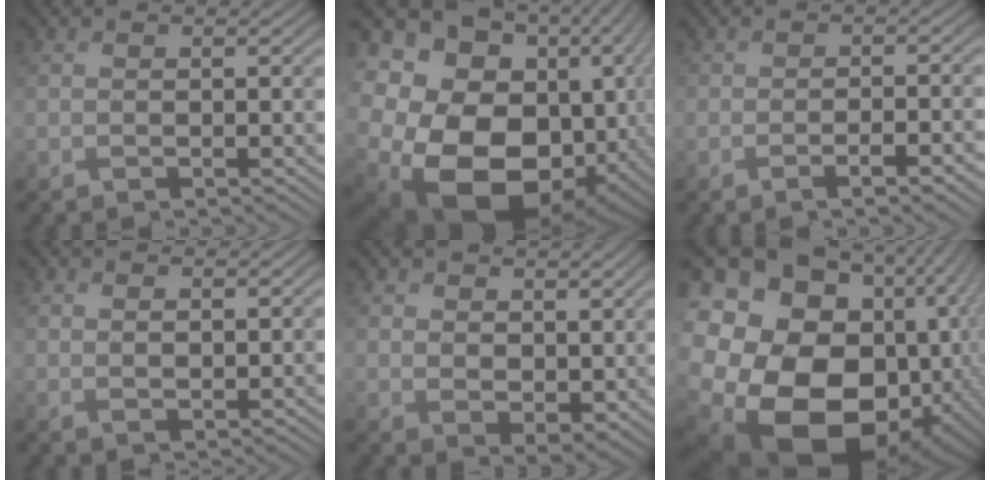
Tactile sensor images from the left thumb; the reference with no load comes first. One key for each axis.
{"total": 22.1, "fx": -3.7, "fy": 17.0, "fz": 13.5, "tx": -0.292, "ty": -0.045, "tz": -0.058}
{"total": 3.5, "fx": -2.4, "fy": 0.7, "fz": 2.5, "tx": -0.040, "ty": -0.001, "tz": -0.036}
{"total": 1.5, "fx": 1.3, "fy": 0.3, "fz": 0.8, "tx": -0.013, "ty": -0.004, "tz": 0.027}
{"total": 5.9, "fx": 3.4, "fy": 3.5, "fz": 3.3, "tx": -0.085, "ty": -0.011, "tz": 0.078}
{"total": 24.0, "fx": -6.7, "fy": 18.6, "fz": 13.5, "tx": -0.296, "ty": -0.047, "tz": -0.131}